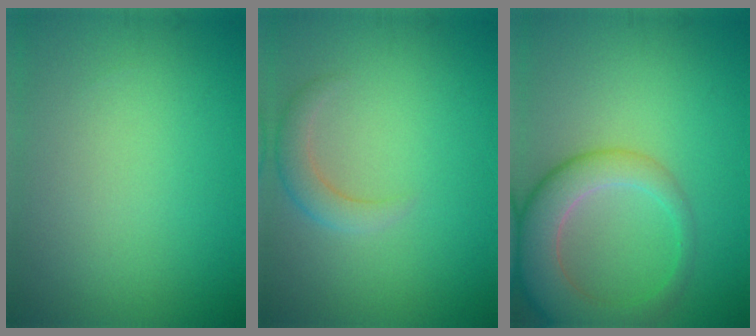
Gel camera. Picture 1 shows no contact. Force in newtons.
{"total": 2.3, "press": 2.3, "slide": 0.4}
{"total": 6.5, "press": 6.4, "slide": 0.5}